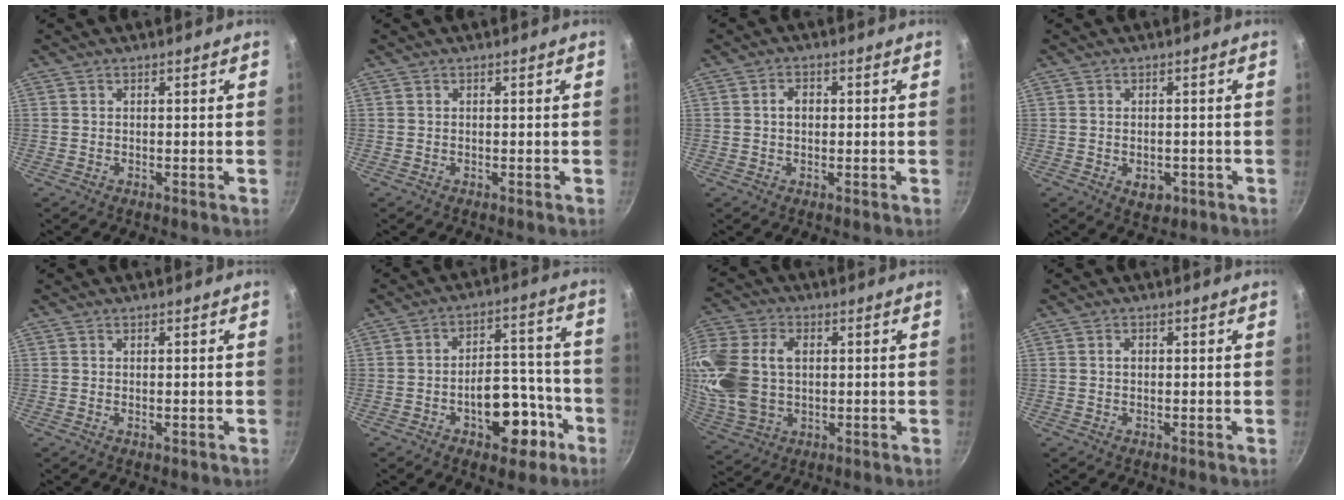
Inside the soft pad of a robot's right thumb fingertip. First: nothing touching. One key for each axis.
{"total": 0.0}
{"total": 2.8, "fx": 0.2, "fy": 2.0, "fz": 1.9, "tx": -0.018, "ty": 0.010, "tz": 0.001}
{"total": 3.8, "fx": -1.3, "fy": 2.6, "fz": 2.5, "tx": -0.029, "ty": 0.004, "tz": -0.009}
{"total": 0.6, "fx": -0.2, "fy": 0.2, "fz": 0.6, "tx": -0.009, "ty": -0.001, "tz": -0.002}
{"total": 13.4, "fx": -6.2, "fy": 7.2, "fz": 9.5, "tx": -0.096, "ty": 0.065, "tz": -0.082}
{"total": 19.3, "fx": 2.2, "fy": 13.9, "fz": 13.2, "tx": -0.292, "ty": 0.021, "tz": 0.047}
{"total": 1.3, "fx": 0.1, "fy": 0.9, "fz": 0.9, "tx": -0.013, "ty": 0.006, "tz": 0.001}